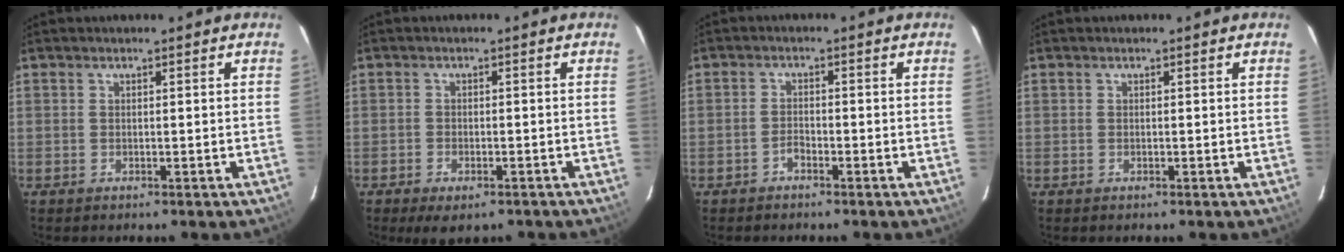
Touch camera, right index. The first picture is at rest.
{"total": 5.3, "force": [-3.7, 2.3, 3.1], "torque": [-0.071, -0.018, -0.056]}
{"total": 1.7, "force": [-1.4, 0.7, 0.7], "torque": [-0.013, 0.004, -0.026]}
{"total": 0.0}